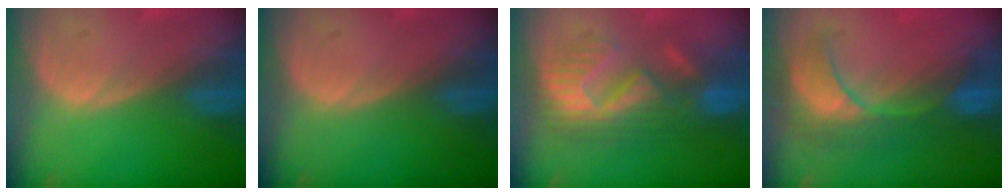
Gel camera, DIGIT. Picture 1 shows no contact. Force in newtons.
{"total": 0.0}
{"total": 8.8, "press": 8.7, "slide": 1.4}
{"total": 8.1, "press": 8.0, "slide": 1.0}